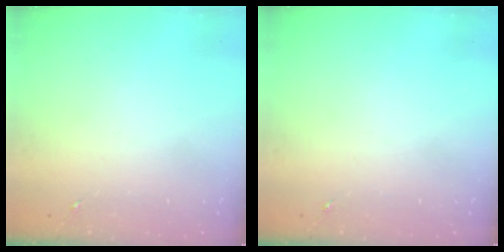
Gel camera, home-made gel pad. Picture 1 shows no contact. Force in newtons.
{"total": 0.0}